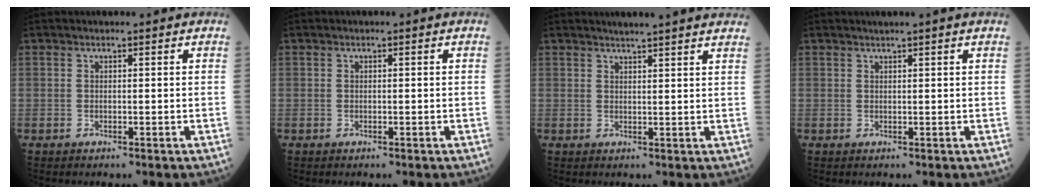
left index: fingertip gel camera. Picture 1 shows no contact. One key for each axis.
{"total": 0.0}
{"total": 9.8, "fx": 8.8, "fy": 0.4, "fz": 4.2, "tx": -0.054, "ty": 0.018, "tz": 0.095}
{"total": 1.7, "fx": 1.4, "fy": -0.4, "fz": 0.8, "tx": -0.011, "ty": 0.007, "tz": 0.029}